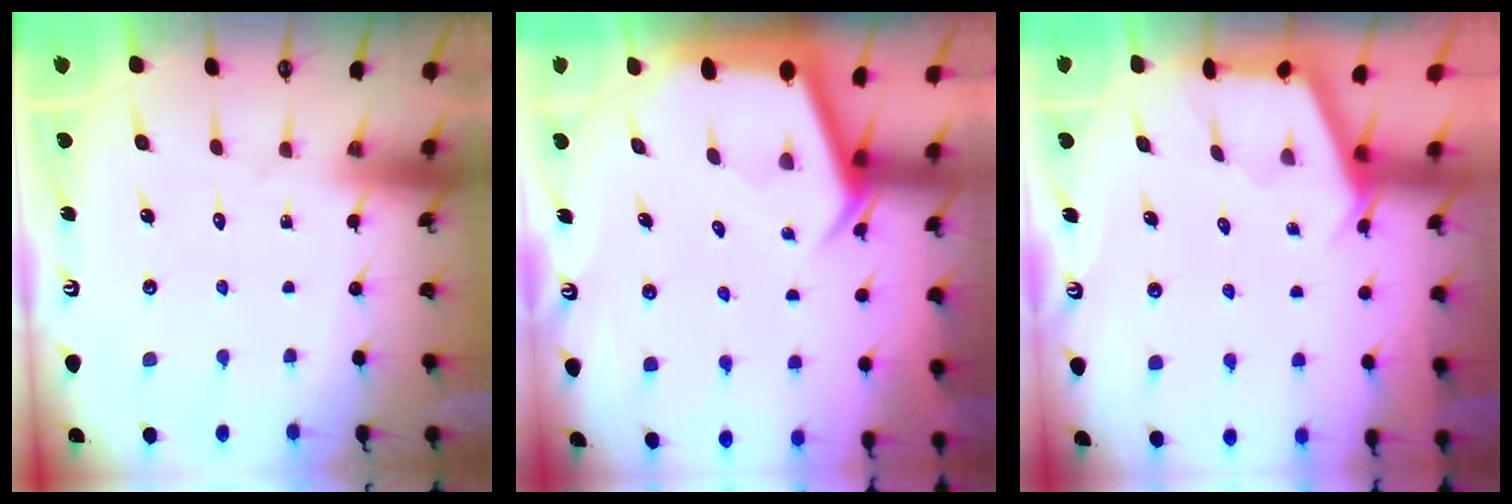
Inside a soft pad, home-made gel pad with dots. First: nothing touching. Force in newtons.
{"total": 3.3, "press": 3.2, "slide": 0.3}
{"total": 2.9, "press": 2.8, "slide": 0.3}